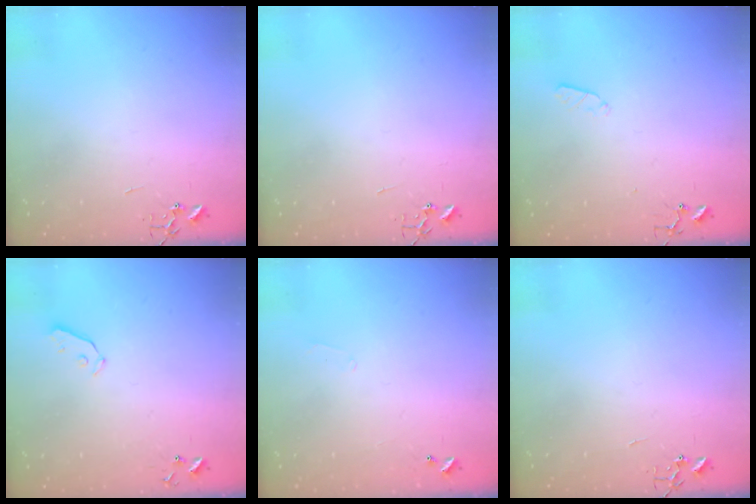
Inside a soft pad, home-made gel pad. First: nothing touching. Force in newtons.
{"total": 0.0}
{"total": 3.6, "press": 3.6, "slide": 0.5}
{"total": 3.3, "press": 3.2, "slide": 0.5}
{"total": 5.0, "press": 5.0, "slide": 0.9}
{"total": 0.0}